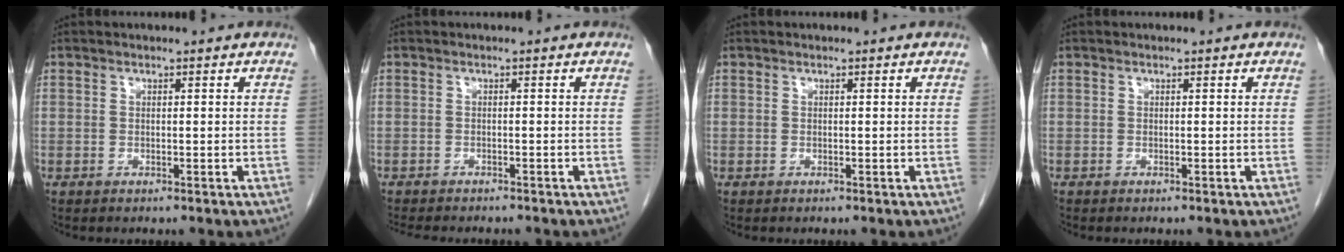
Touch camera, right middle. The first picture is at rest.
{"total": 7.5, "force": [-6.7, 1.8, 3.1], "torque": [-0.045, -0.006, -0.092]}
{"total": 0.0}
{"total": 0.0}